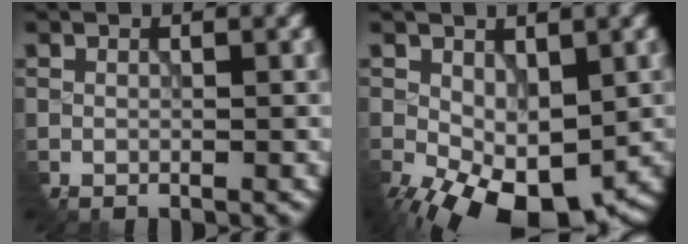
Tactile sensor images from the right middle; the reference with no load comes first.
{"total": 8.7, "force": [-3.5, 4.9, 6.3], "torque": [-0.130, -0.023, -0.047]}